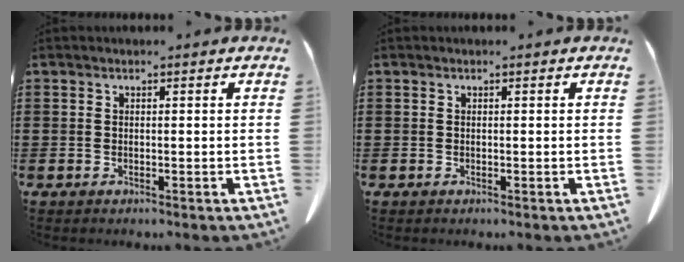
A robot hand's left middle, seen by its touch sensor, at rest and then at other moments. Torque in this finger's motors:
{"motor_torque": [0.00, 0.00, 0.00, 0.00]}